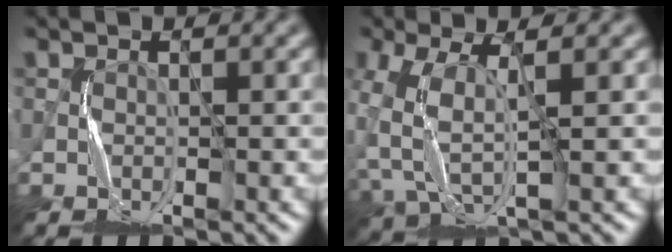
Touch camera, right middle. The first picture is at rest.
{"total": 5.4, "force": [-0.5, 3.0, 4.5], "torque": [-0.121, 0.001, -0.007]}